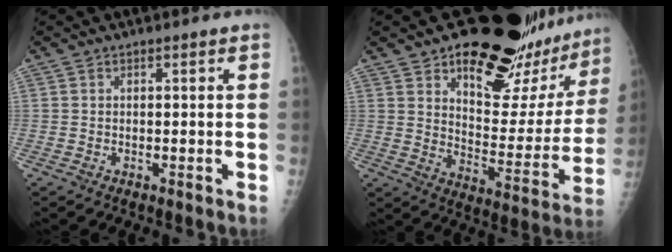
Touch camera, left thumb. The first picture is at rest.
{"total": 25.0, "force": [17.5, 10.1, 14.8], "torque": [-0.154, -0.098, 0.244]}